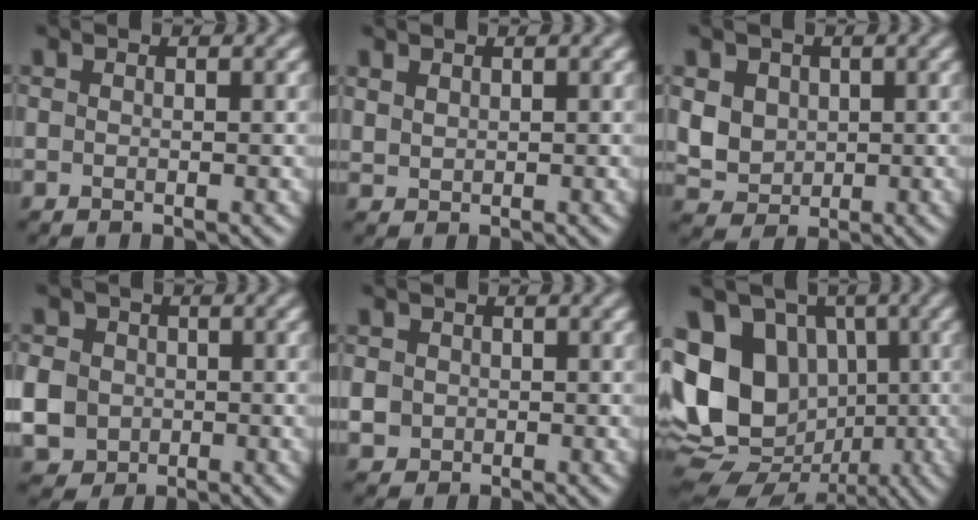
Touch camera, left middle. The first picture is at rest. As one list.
[{"total": 0.7, "force": [0.7, 0.2, -0.1], "torque": [-0.007, 0.004, 0.026]}, {"total": 3.2, "force": [0.6, 2.9, 1.3], "torque": [-0.047, 0.000, 0.028]}, {"total": 4.7, "force": [-0.6, 4.4, 1.6], "torque": [-0.053, 0.010, -0.016]}, {"total": 1.1, "force": [-0.2, 1.1, -0.1], "torque": [-0.003, -0.005, 0.005]}, {"total": 14.1, "force": [-0.2, 11.5, 8.2], "torque": [-0.161, 0.012, -0.010]}]